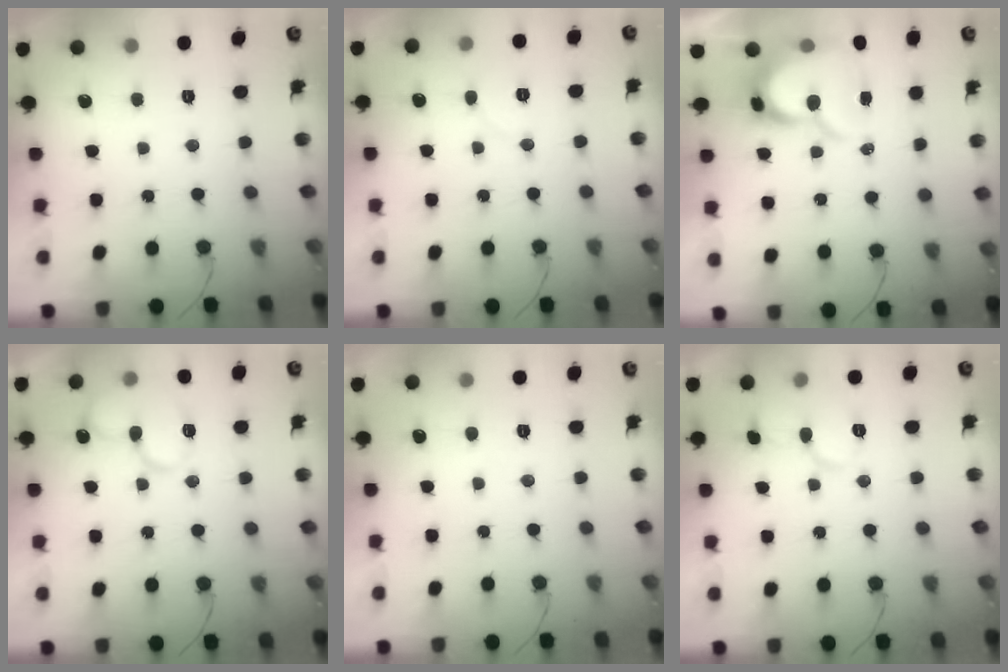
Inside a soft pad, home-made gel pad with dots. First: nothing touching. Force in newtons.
{"total": 5.1, "press": 5.0, "slide": 0.5}
{"total": 11.9, "press": 11.8, "slide": 1.1}
{"total": 13.3, "press": 13.3, "slide": 1.6}
{"total": 3.7, "press": 3.7, "slide": 0.3}
{"total": 8.0, "press": 8.0, "slide": 0.6}